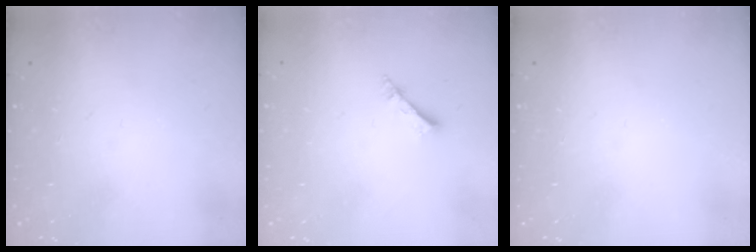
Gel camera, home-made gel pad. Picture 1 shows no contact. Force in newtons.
{"total": 2.6, "press": 2.6, "slide": 0.3}
{"total": 0.0}